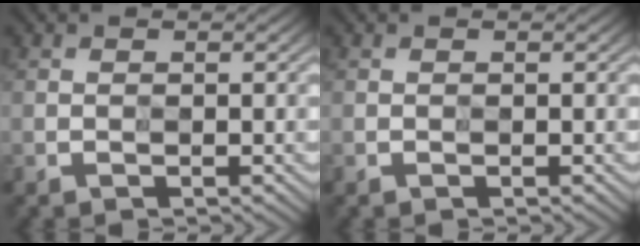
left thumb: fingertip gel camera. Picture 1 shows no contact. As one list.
[{"total": 0.0}]